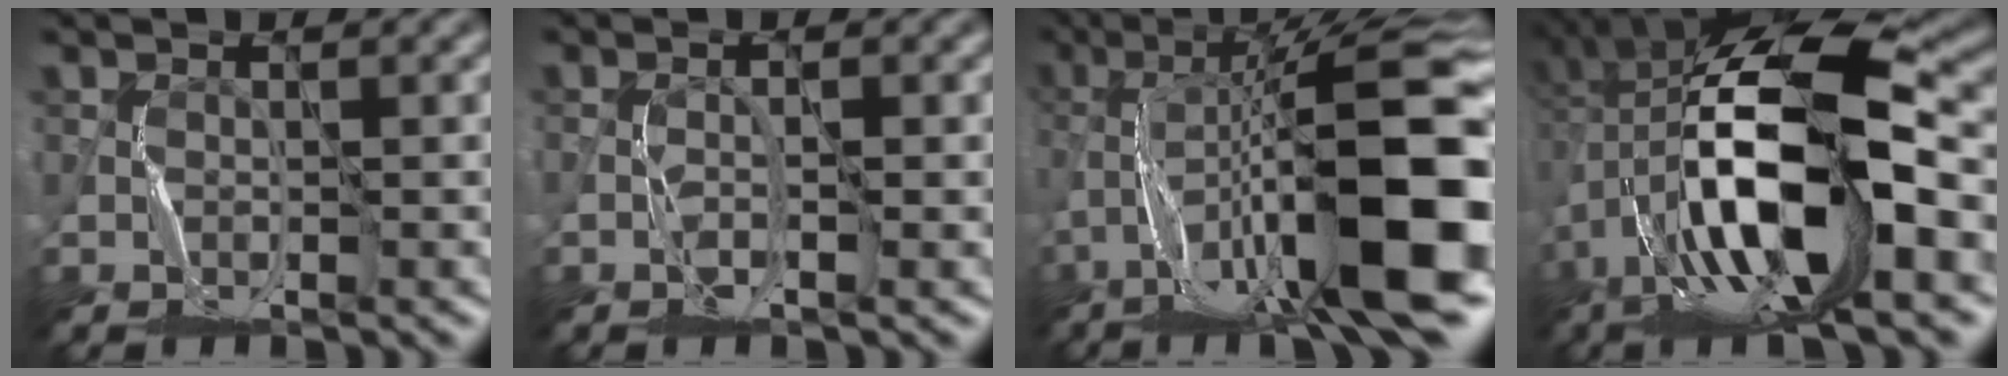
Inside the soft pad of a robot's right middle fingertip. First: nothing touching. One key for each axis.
{"total": 1.3, "fx": -0.6, "fy": 0.1, "fz": 1.2, "tx": -0.024, "ty": 0.001, "tz": -0.013}
{"total": 15.6, "fx": -3.9, "fy": 4.0, "fz": 14.6, "tx": -0.242, "ty": 0.023, "tz": -0.057}
{"total": 15.6, "fx": -3.0, "fy": 5.9, "fz": 14.1, "tx": -0.262, "ty": 0.024, "tz": -0.057}